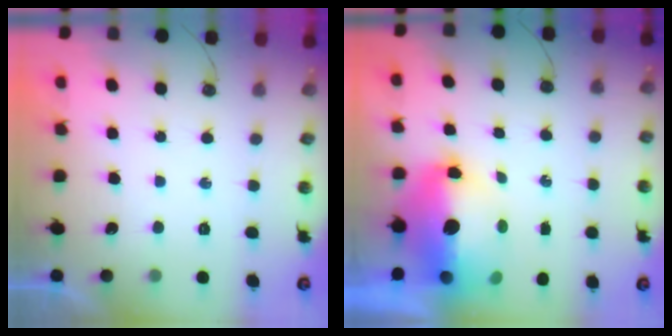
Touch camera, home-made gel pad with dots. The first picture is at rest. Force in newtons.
{"total": 15.2, "press": 13.3, "slide": 7.4}